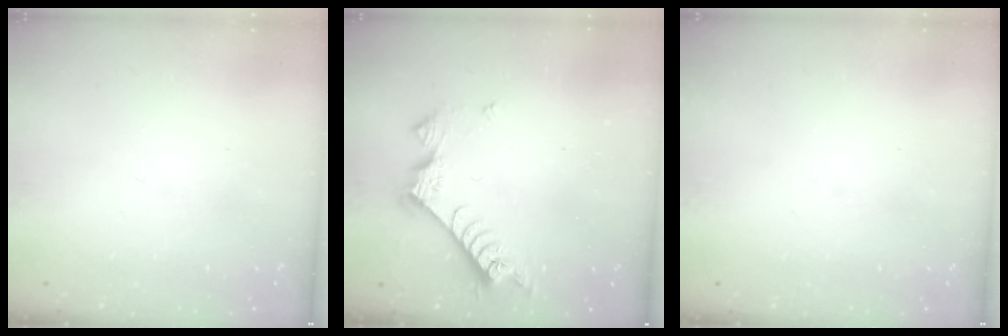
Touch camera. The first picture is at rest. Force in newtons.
{"total": 7.8, "press": 7.8, "slide": 0.6}
{"total": 0.0}